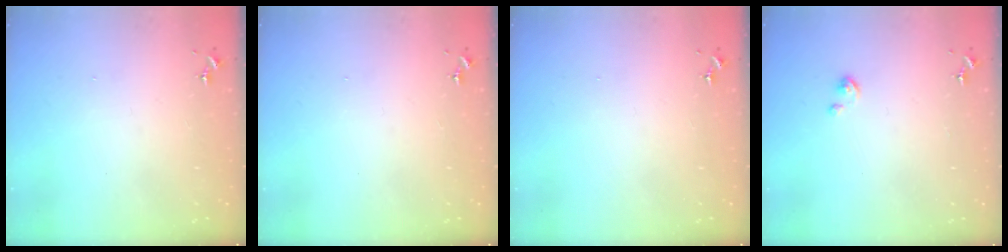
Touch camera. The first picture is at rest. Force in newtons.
{"total": 0.0}
{"total": 0.0}
{"total": 2.2, "press": 2.2, "slide": 0.2}